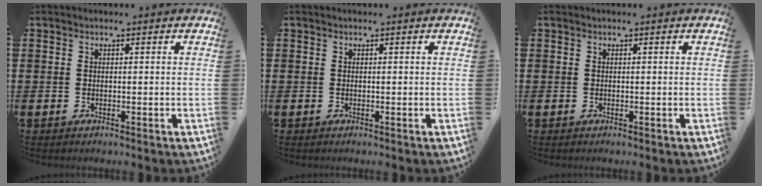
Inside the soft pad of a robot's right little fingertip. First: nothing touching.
{"total": 0.0}
{"total": 0.0}